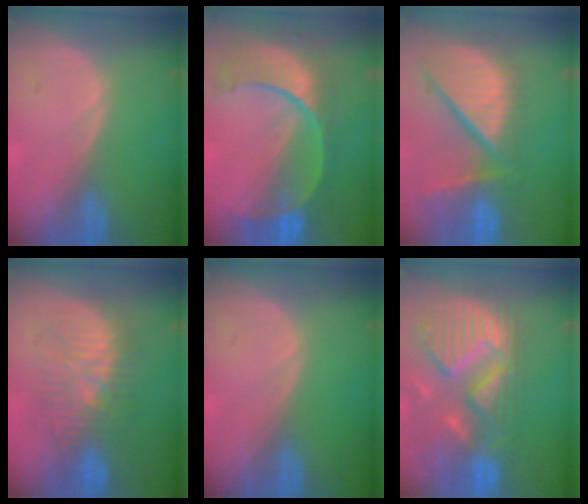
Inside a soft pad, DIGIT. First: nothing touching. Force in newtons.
{"total": 11.2, "press": 9.4, "slide": 6.1}
{"total": 13.1, "press": 10.9, "slide": 7.3}
{"total": 9.6, "press": 9.5, "slide": 1.0}
{"total": 0.0}
{"total": 13.9, "press": 11.8, "slide": 7.3}